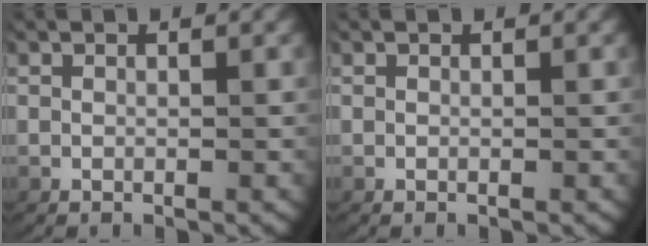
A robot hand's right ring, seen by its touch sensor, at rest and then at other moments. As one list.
[{"total": 0.0}]